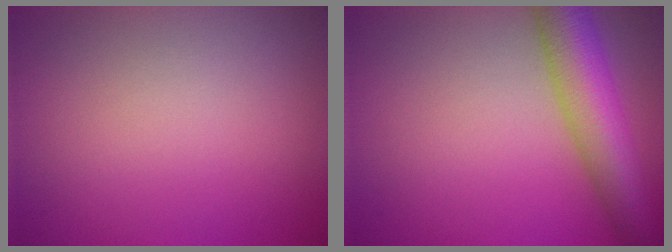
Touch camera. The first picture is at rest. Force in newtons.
{"total": 8.4, "press": 8.4, "slide": 0.3}